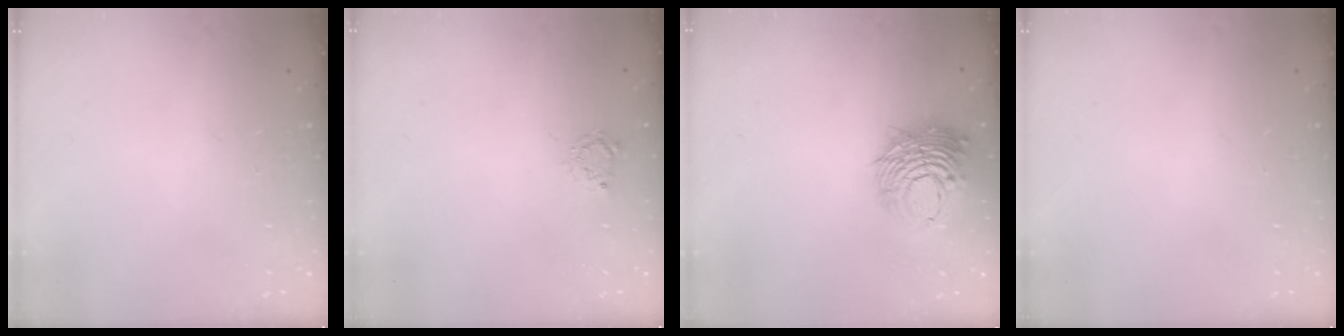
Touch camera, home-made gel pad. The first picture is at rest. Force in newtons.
{"total": 2.8, "press": 2.7, "slide": 0.4}
{"total": 12.5, "press": 12.4, "slide": 1.5}
{"total": 0.0}